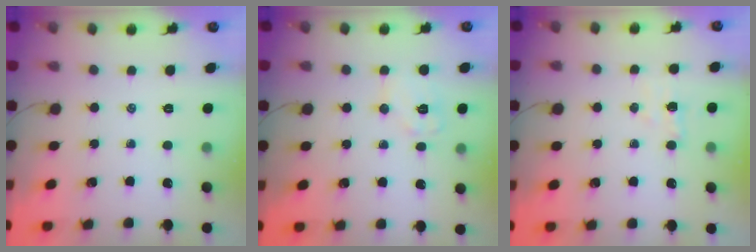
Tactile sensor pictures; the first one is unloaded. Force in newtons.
{"total": 7.3, "press": 7.3, "slide": 0.8}
{"total": 4.1, "press": 3.9, "slide": 1.1}